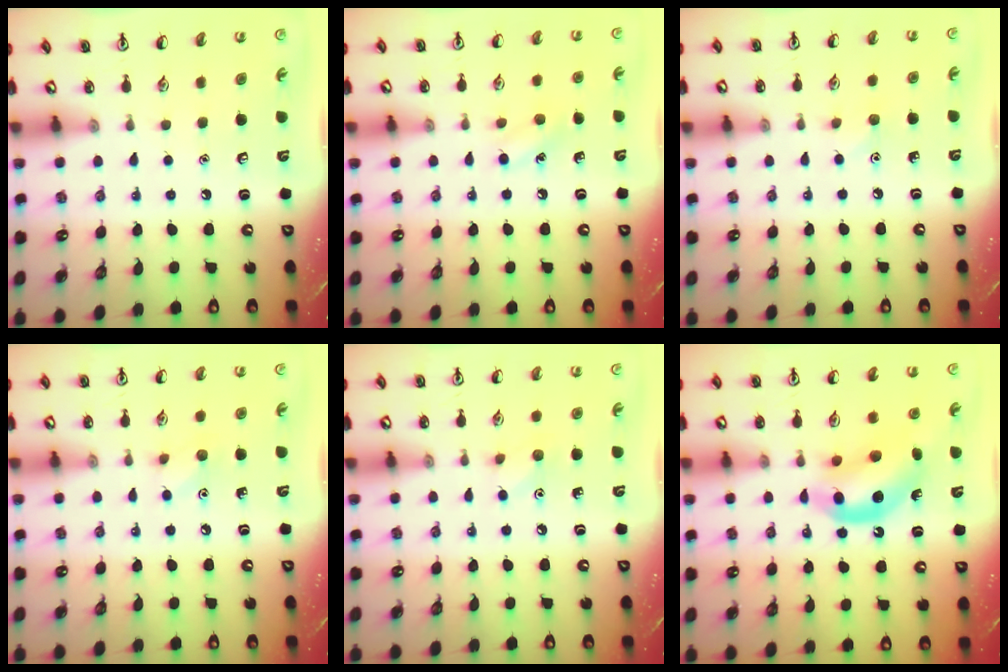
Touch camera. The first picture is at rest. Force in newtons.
{"total": 7.6, "press": 7.3, "slide": 2.1}
{"total": 4.1, "press": 3.9, "slide": 1.4}
{"total": 5.1, "press": 4.9, "slide": 1.4}
{"total": 5.1, "press": 4.9, "slide": 1.4}
{"total": 11.3, "press": 10.8, "slide": 3.4}